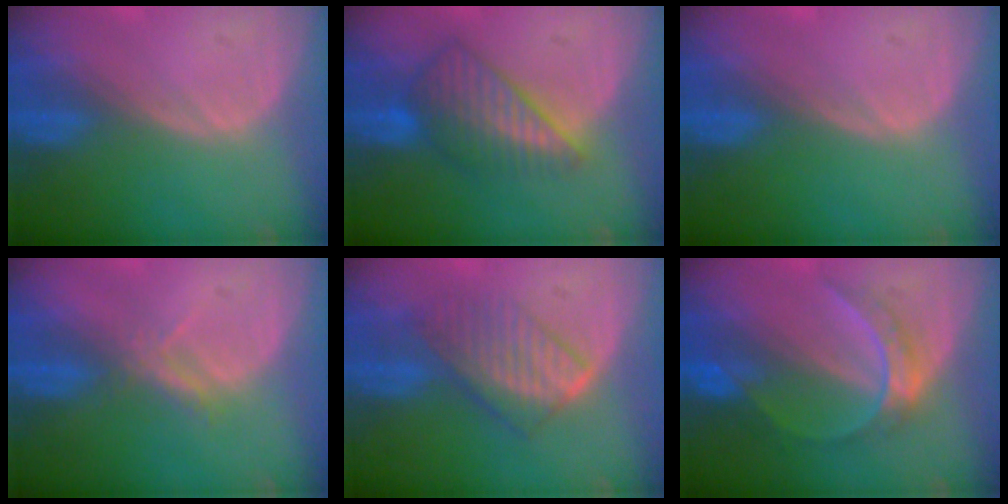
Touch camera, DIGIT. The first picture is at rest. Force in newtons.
{"total": 7.5, "press": 6.9, "slide": 2.9}
{"total": 0.0}
{"total": 2.3, "press": 2.1, "slide": 0.9}
{"total": 6.7, "press": 6.4, "slide": 1.9}
{"total": 6.5, "press": 5.6, "slide": 3.4}